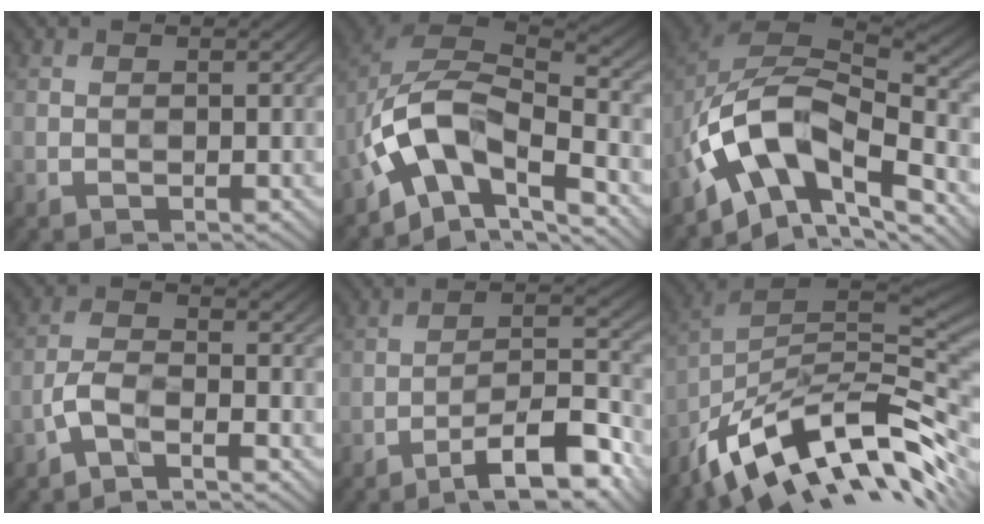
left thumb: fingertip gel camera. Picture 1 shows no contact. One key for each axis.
{"total": 13.2, "fx": -5.9, "fy": 6.7, "fz": 9.7, "tx": -0.193, "ty": -0.008, "tz": -0.125}
{"total": 15.0, "fx": -6.1, "fy": 8.1, "fz": 11.0, "tx": -0.212, "ty": -0.003, "tz": -0.121}
{"total": 4.1, "fx": -2.8, "fy": 1.1, "fz": 2.8, "tx": -0.063, "ty": 0.004, "tz": -0.070}
{"total": 11.8, "fx": -8.4, "fy": 2.6, "fz": 7.9, "tx": -0.122, "ty": 0.011, "tz": -0.139}
{"total": 15.5, "fx": -7.0, "fy": 5.8, "fz": 12.6, "tx": -0.246, "ty": -0.001, "tz": -0.135}